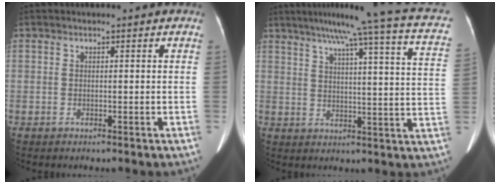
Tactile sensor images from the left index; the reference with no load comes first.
{"total": 21.0, "force": [15.8, -0.6, 13.8], "torque": [-0.208, -0.014, 0.184]}